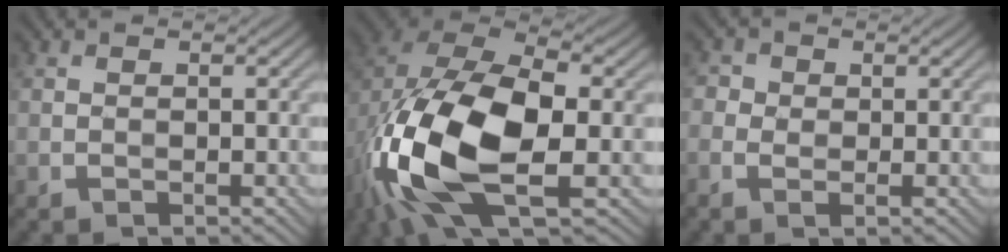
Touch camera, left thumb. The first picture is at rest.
{"total": 17.6, "force": [-3.6, 9.9, 14.1], "torque": [-0.318, -0.015, -0.062]}
{"total": 2.5, "force": [0.1, 2.1, 1.3], "torque": [-0.040, 0.002, 0.005]}